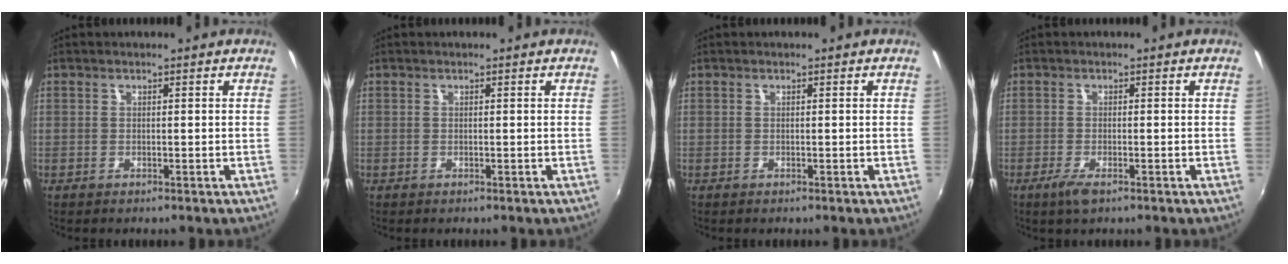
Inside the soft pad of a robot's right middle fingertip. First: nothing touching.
{"total": 0.0}
{"total": 0.0}
{"total": 2.7, "force": [-1.6, 0.7, 2.1], "torque": [-0.047, -0.009, -0.032]}